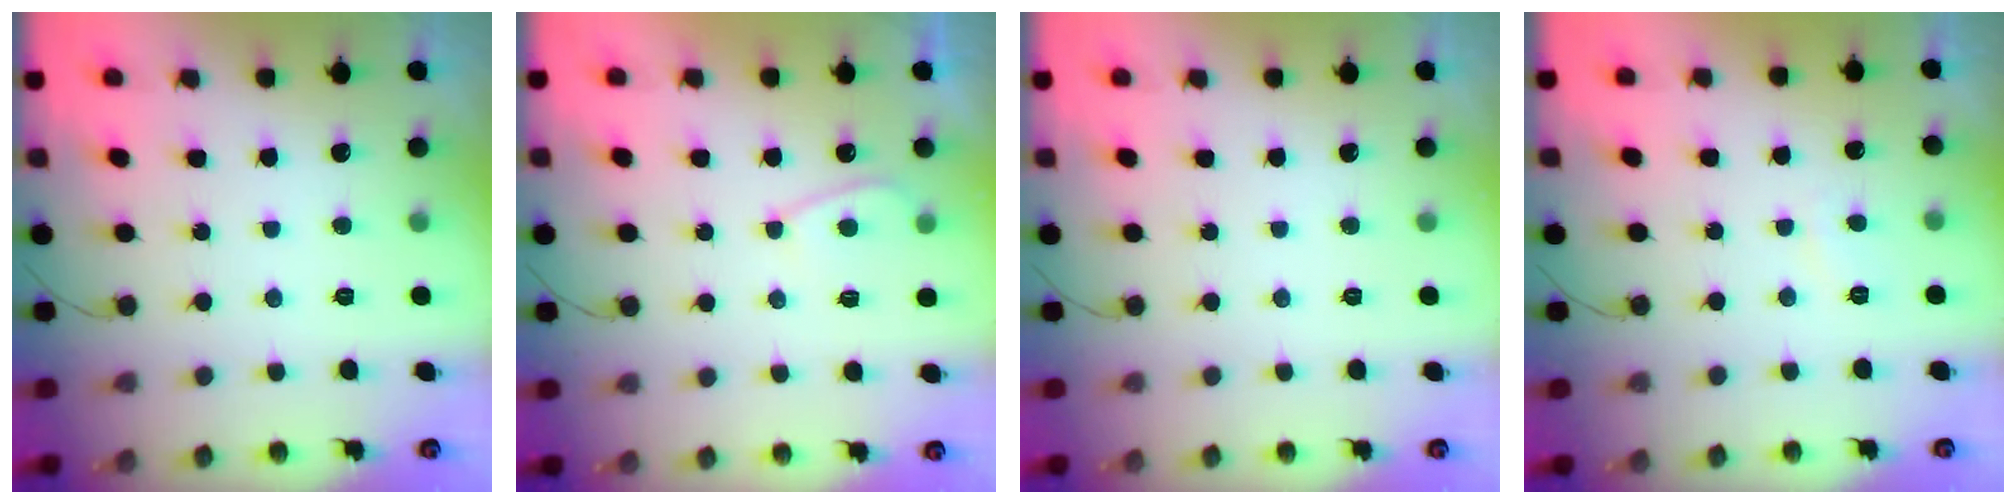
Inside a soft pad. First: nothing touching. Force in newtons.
{"total": 4.0, "press": 4.0, "slide": 0.4}
{"total": 0.0}
{"total": 1.6, "press": 1.5, "slide": 0.6}